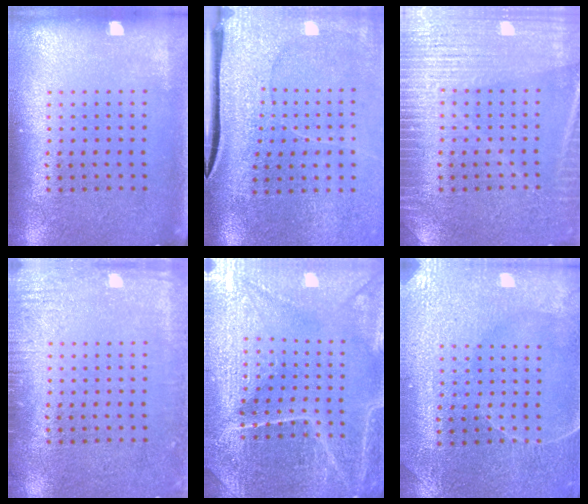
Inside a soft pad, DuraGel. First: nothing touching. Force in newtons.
{"total": 4.1, "press": 3.3, "slide": 2.4}
{"total": 4.9, "press": 4.9, "slide": 0.7}
{"total": 2.0, "press": 1.9, "slide": 0.2}
{"total": 4.6, "press": 4.4, "slide": 1.2}
{"total": 3.4, "press": 3.4, "slide": 0.4}